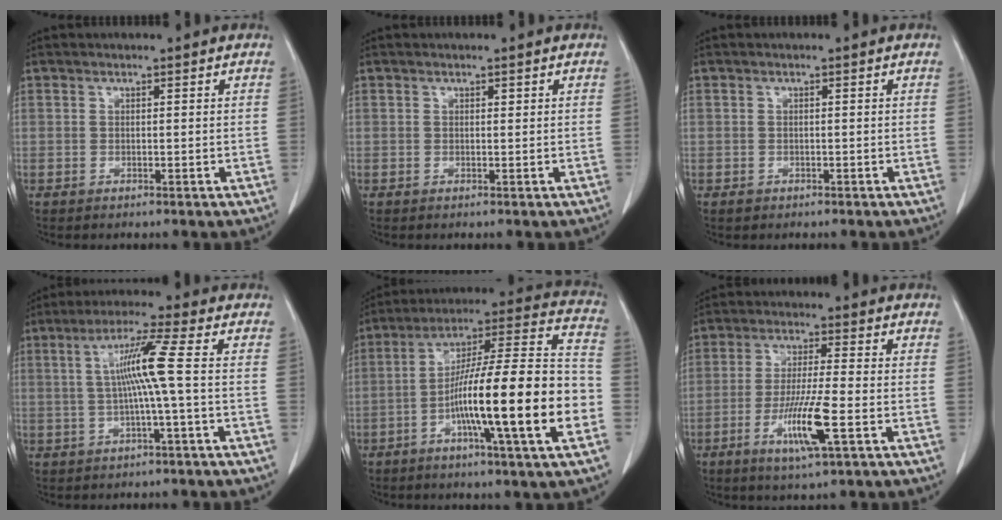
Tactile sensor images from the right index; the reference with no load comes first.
{"total": 0.0}
{"total": 0.9, "force": [-0.4, 0.8, 0.0], "torque": [-0.001, 0.004, -0.005]}
{"total": 7.2, "force": [0.2, -1.5, 7.0], "torque": [-0.131, 0.011, 0.008]}
{"total": 22.1, "force": [-6.3, 0.6, 21.2], "torque": [-0.312, 0.004, -0.106]}
{"total": 9.1, "force": [-3.3, 0.1, 8.4], "torque": [-0.163, -0.015, -0.062]}